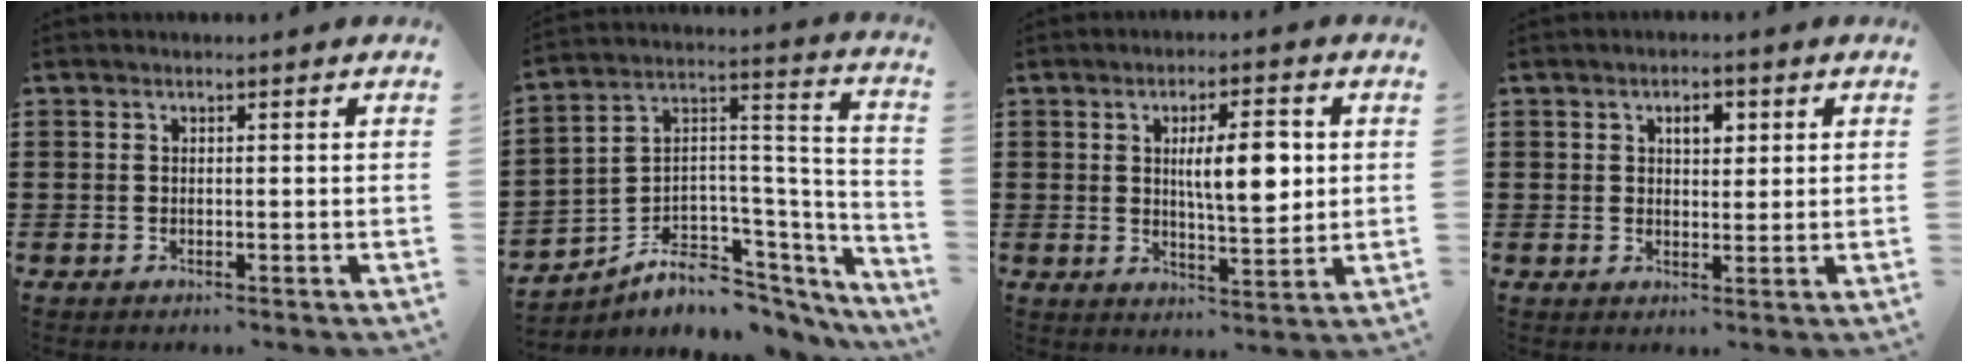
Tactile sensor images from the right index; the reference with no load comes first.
{"total": 7.2, "force": [-4.2, 5.0, 3.0], "torque": [-0.066, -0.004, -0.070]}
{"total": 8.1, "force": [1.5, 2.6, 7.6], "torque": [-0.121, -0.003, 0.019]}
{"total": 2.9, "force": [1.1, 1.6, 2.1], "torque": [-0.031, 0.004, 0.014]}